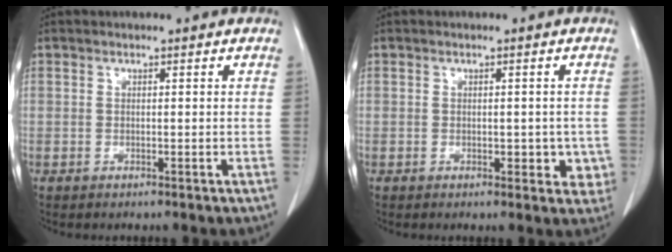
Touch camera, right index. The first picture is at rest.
{"total": 4.0, "force": [-0.6, 2.4, 3.1], "torque": [-0.018, 0.004, -0.002]}